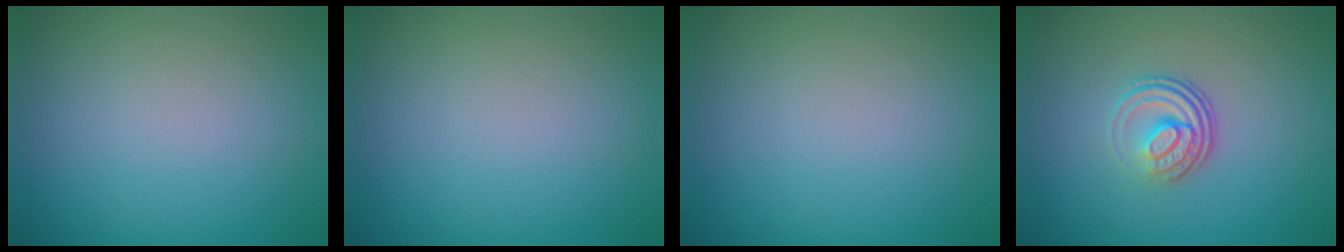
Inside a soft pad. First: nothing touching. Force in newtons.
{"total": 0.0}
{"total": 0.0}
{"total": 3.6, "press": 2.4, "slide": 2.6}